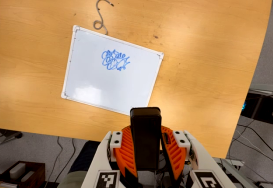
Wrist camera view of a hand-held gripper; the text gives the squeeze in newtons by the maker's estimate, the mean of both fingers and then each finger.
{"total": 9.9, "left": 8.6, "right": 11.1}